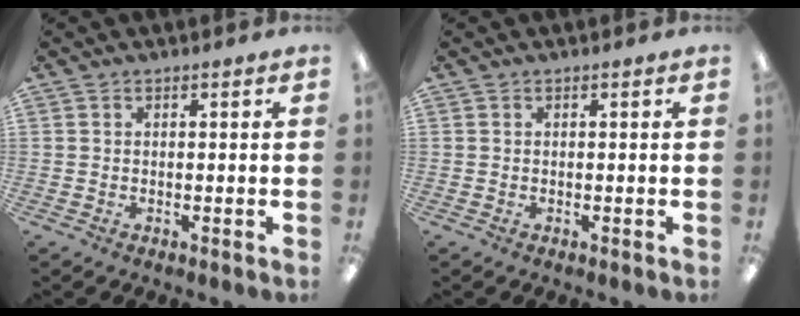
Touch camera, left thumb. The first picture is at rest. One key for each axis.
{"total": 0.0}